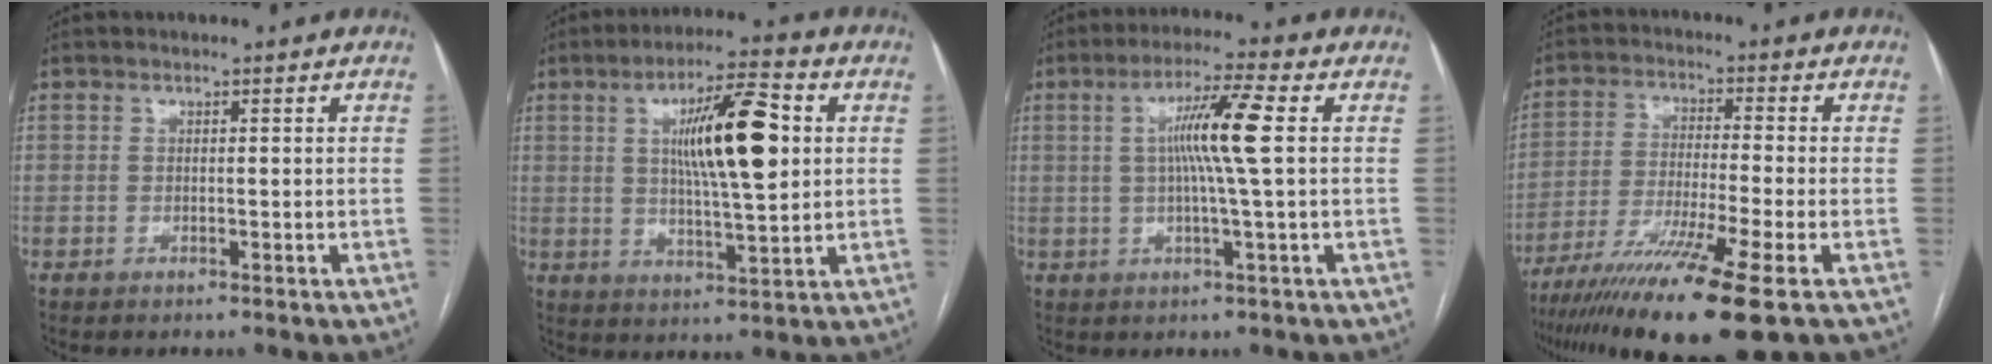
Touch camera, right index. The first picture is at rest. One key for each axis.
{"total": 13.0, "fx": 2.8, "fy": 2.2, "fz": 12.5, "tx": -0.212, "ty": 0.010, "tz": 0.046}
{"total": 8.5, "fx": 1.1, "fy": -0.9, "fz": 8.4, "tx": -0.151, "ty": 0.005, "tz": 0.019}
{"total": 15.3, "fx": -9.9, "fy": -0.8, "fz": 11.6, "tx": -0.209, "ty": -0.044, "tz": -0.170}